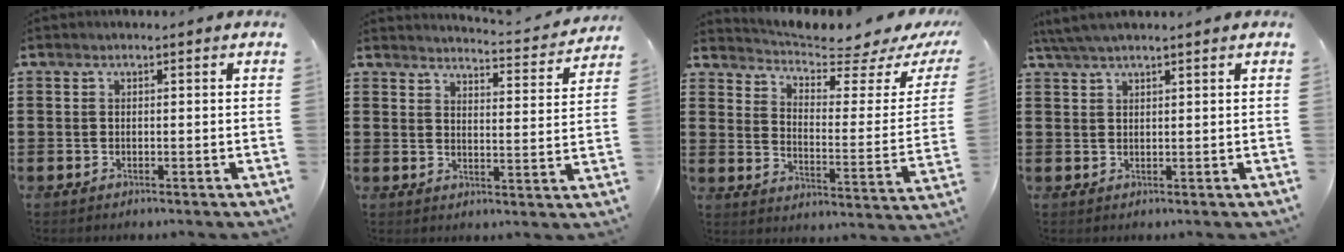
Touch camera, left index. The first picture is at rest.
{"total": 3.5, "force": [3.4, -0.4, 0.6], "torque": [-0.021, -0.031, 0.054]}
{"total": 4.5, "force": [4.1, 0.0, 1.9], "torque": [-0.054, -0.043, 0.063]}
{"total": 2.7, "force": [2.2, 0.0, 1.5], "torque": [-0.034, 0.003, 0.043]}